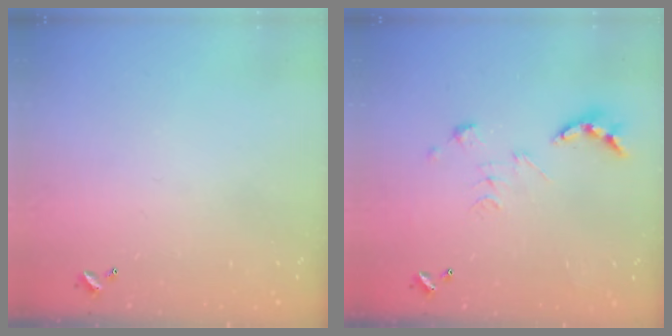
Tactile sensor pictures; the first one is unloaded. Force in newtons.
{"total": 2.7, "press": 2.2, "slide": 1.5}